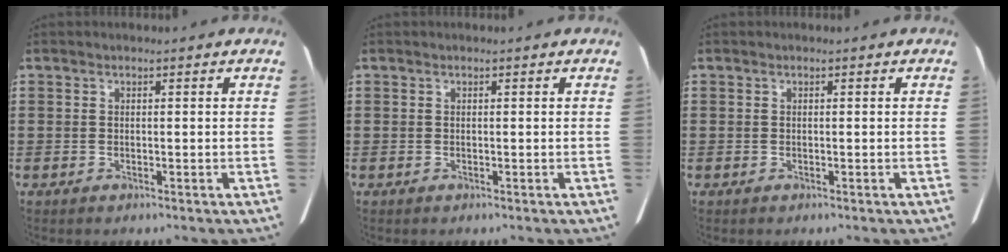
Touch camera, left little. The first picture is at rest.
{"total": 0.0}
{"total": 0.0}